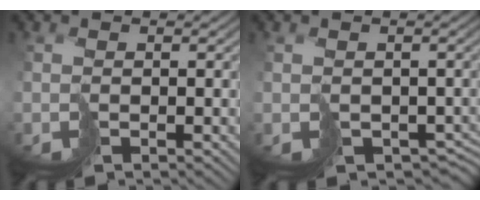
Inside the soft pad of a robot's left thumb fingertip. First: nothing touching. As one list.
[{"total": 3.1, "force": [-0.8, 2.5, 1.8], "torque": [-0.036, -0.021, -0.010]}]